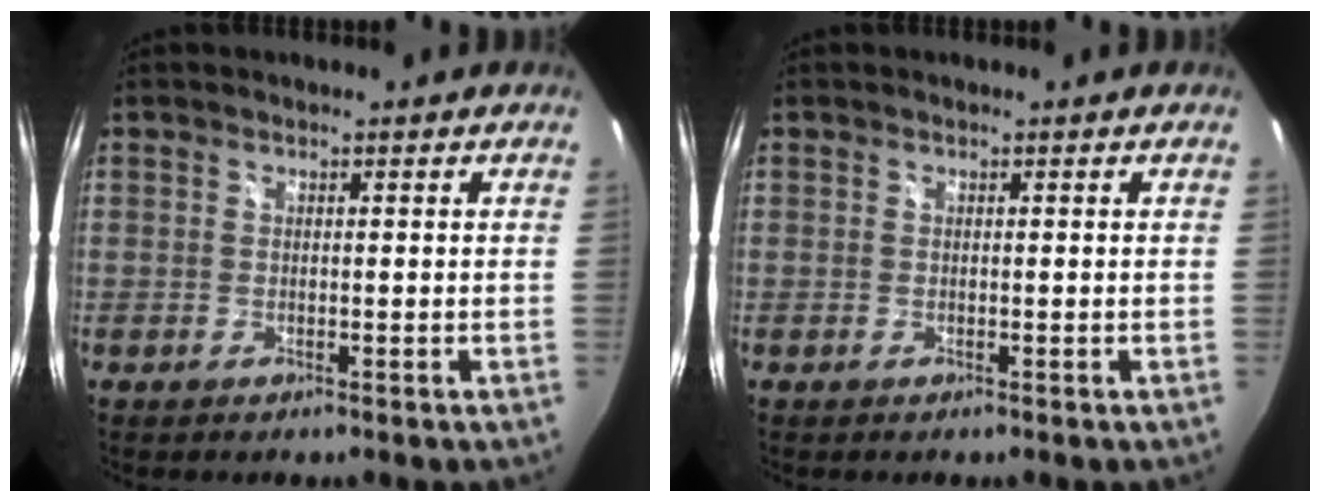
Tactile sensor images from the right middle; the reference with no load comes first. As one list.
[{"total": 0.0}]